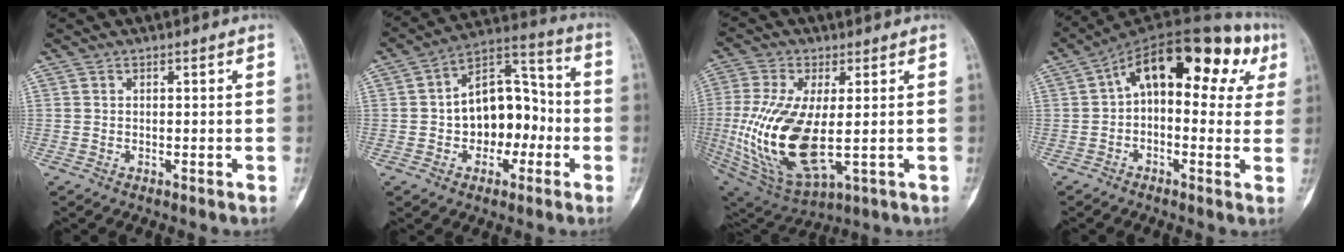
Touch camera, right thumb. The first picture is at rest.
{"total": 14.6, "force": [-2.2, 9.8, 10.6], "torque": [-0.114, 0.050, -0.042]}
{"total": 19.2, "force": [-1.2, 8.5, 17.1], "torque": [-0.368, -0.019, 0.001]}
{"total": 19.0, "force": [5.0, 10.3, 15.2], "torque": [-0.169, 0.047, 0.058]}